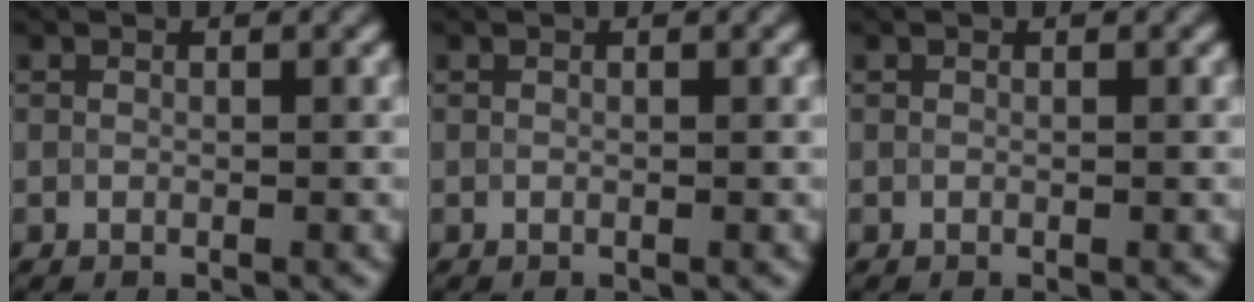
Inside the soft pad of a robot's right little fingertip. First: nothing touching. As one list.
[{"total": 0.0}, {"total": 0.0}]